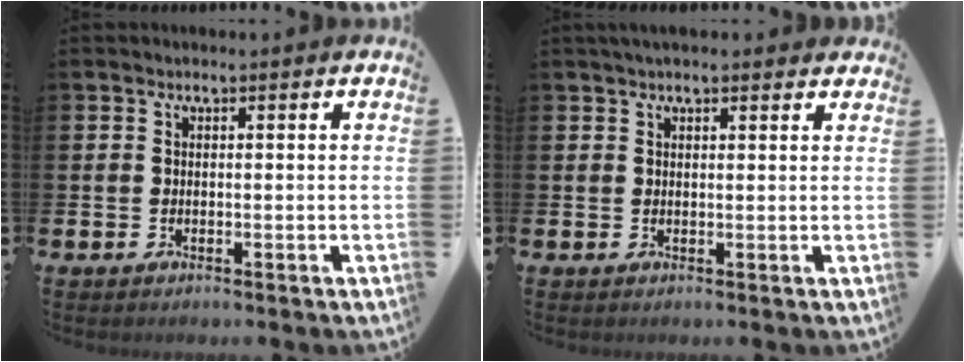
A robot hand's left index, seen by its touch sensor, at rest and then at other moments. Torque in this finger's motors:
{"motor_torque": [0.89, -1.25, 0.21, 0.21]}